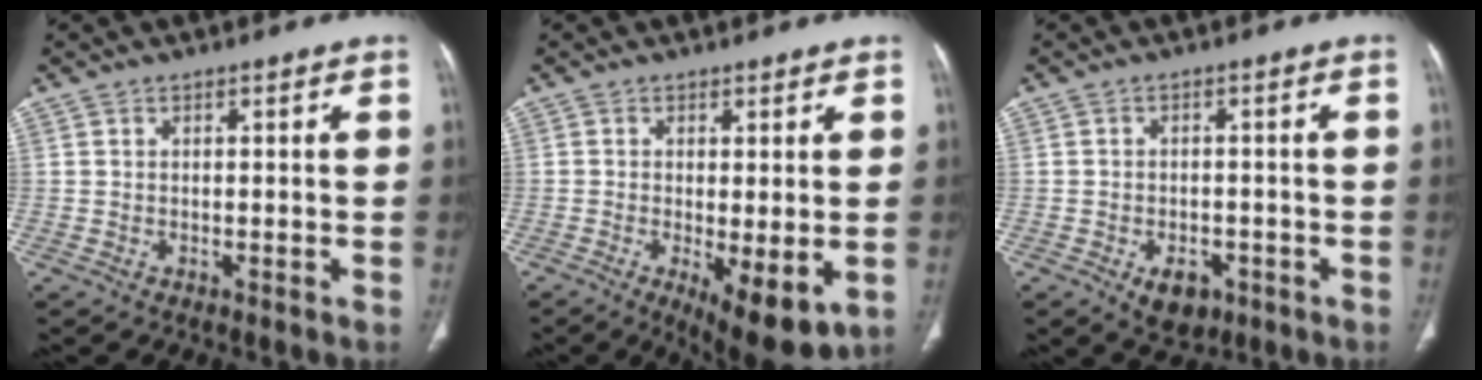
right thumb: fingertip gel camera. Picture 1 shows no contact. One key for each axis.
{"total": 9.6, "fx": -2.6, "fy": 3.4, "fz": 8.6, "tx": -0.128, "ty": -0.024, "tz": -0.032}
{"total": 5.6, "fx": -2.6, "fy": 3.7, "fz": 3.4, "tx": -0.037, "ty": 0.009, "tz": -0.029}